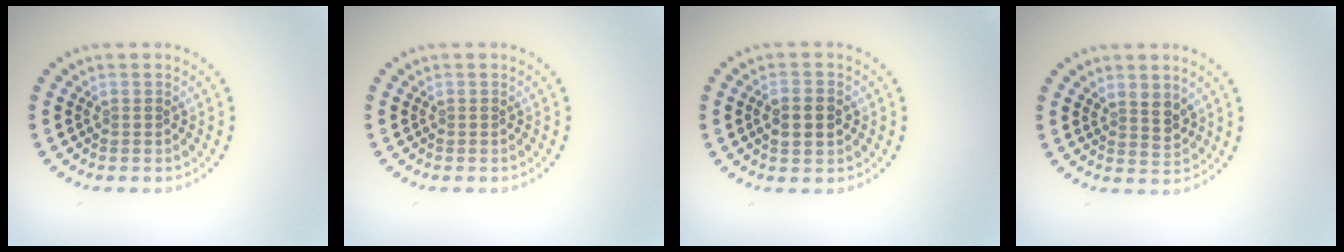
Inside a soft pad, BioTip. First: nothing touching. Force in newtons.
{"total": 0.0}
{"total": 2.6, "press": 2.6, "slide": 0.1}
{"total": 2.0, "press": 1.9, "slide": 0.8}